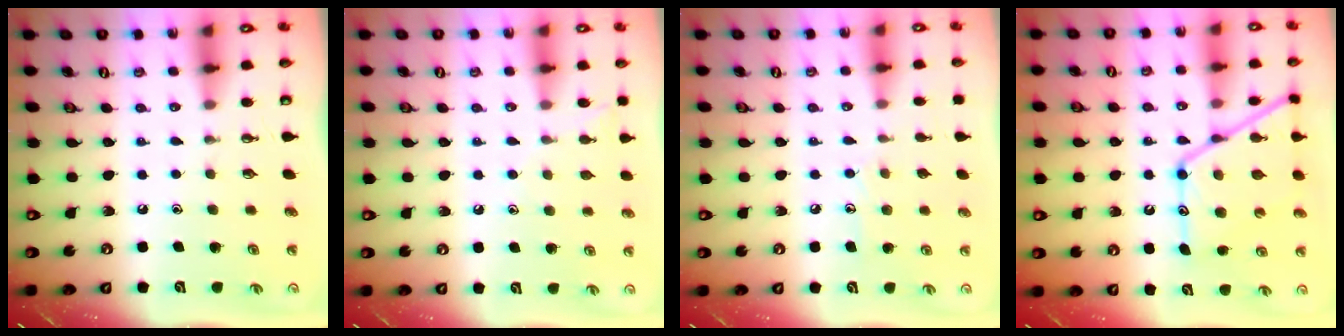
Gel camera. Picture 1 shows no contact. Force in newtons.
{"total": 6.2, "press": 6.2, "slide": 0.7}
{"total": 6.5, "press": 6.5, "slide": 0.4}
{"total": 17.4, "press": 17.4, "slide": 1.6}